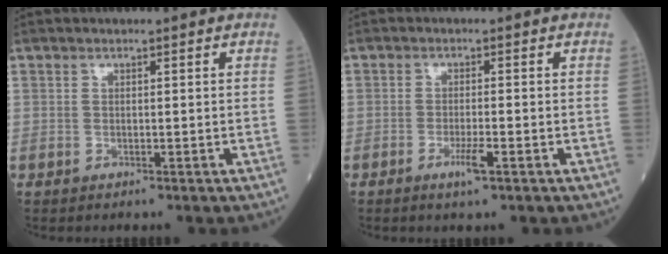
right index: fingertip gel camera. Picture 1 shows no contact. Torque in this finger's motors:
{"motor_torque": [0.36, -0.12, 0.20, 0.06]}